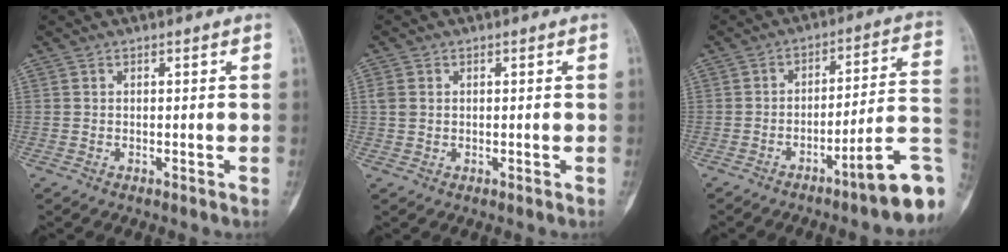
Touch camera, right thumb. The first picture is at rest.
{"total": 2.1, "force": [0.4, 1.6, 1.2], "torque": [-0.027, 0.002, 0.012]}
{"total": 15.0, "force": [-6.6, 2.7, 13.2], "torque": [-0.153, 0.053, -0.091]}